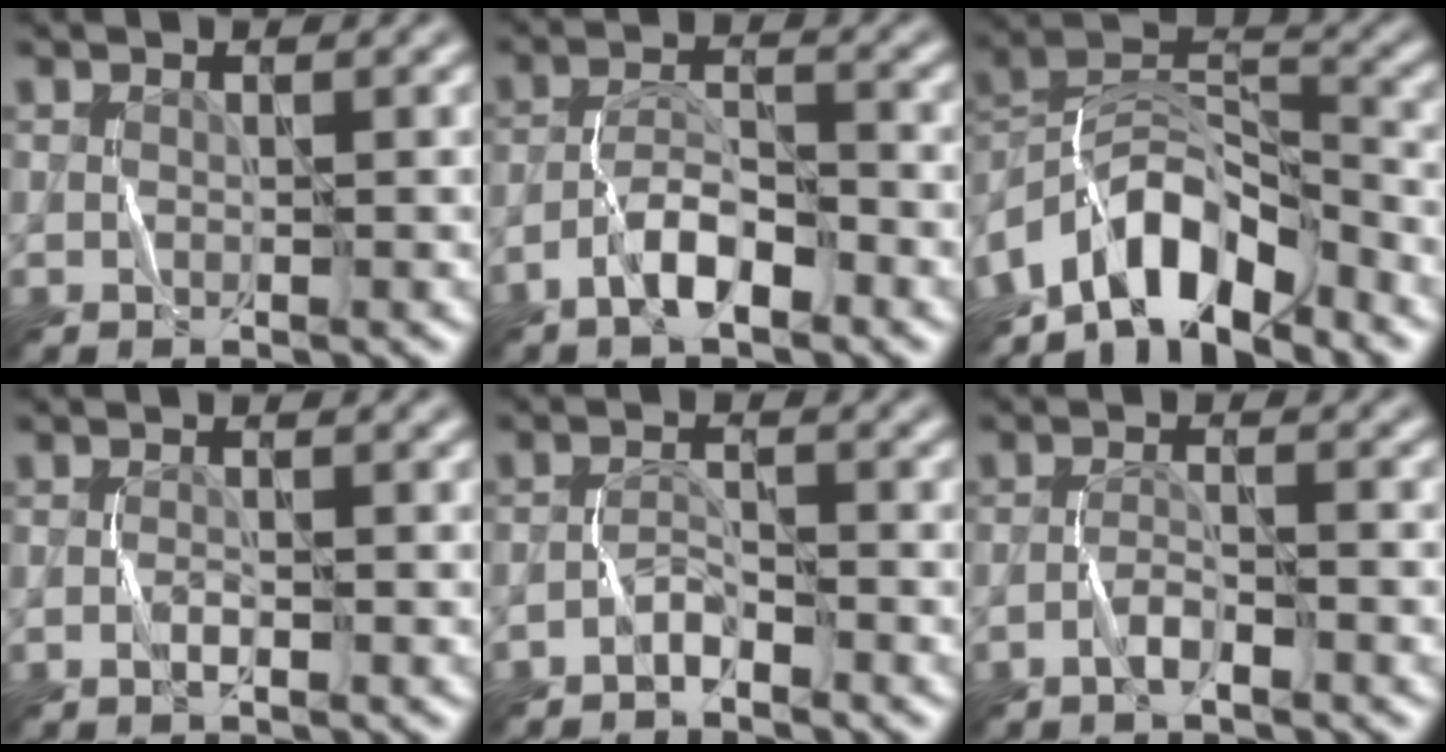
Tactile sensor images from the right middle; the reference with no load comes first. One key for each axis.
{"total": 4.1, "fx": -2.6, "fy": 1.3, "fz": 3.0, "tx": -0.053, "ty": 0.011, "tz": -0.053}
{"total": 9.6, "fx": -6.8, "fy": 3.8, "fz": 5.6, "tx": -0.084, "ty": 0.008, "tz": -0.138}
{"total": 0.8, "fx": -0.4, "fy": 0.2, "fz": 0.7, "tx": -0.013, "ty": 0.001, "tz": -0.010}
{"total": 1.5, "fx": -1.4, "fy": 0.3, "fz": 0.7, "tx": -0.013, "ty": 0.008, "tz": -0.030}
{"total": 2.0, "fx": -1.3, "fy": 0.4, "fz": 1.5, "tx": -0.029, "ty": 0.007, "tz": -0.030}